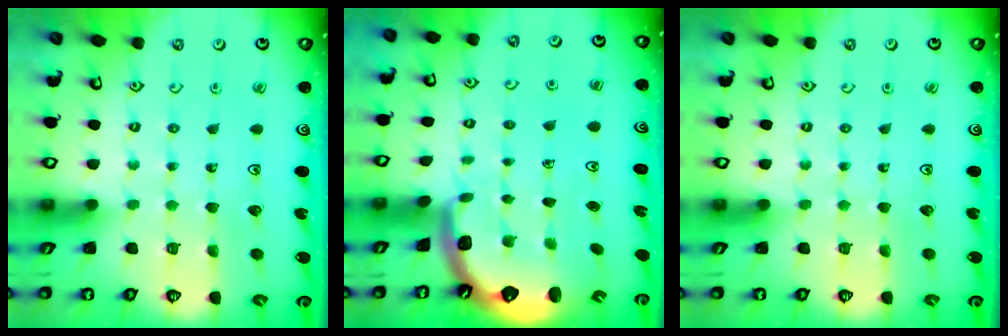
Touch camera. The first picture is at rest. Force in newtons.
{"total": 1.4, "press": 1.3, "slide": 0.6}
{"total": 0.0}